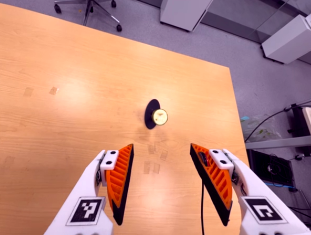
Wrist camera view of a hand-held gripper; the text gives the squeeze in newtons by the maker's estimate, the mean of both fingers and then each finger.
{"total": 0.0}